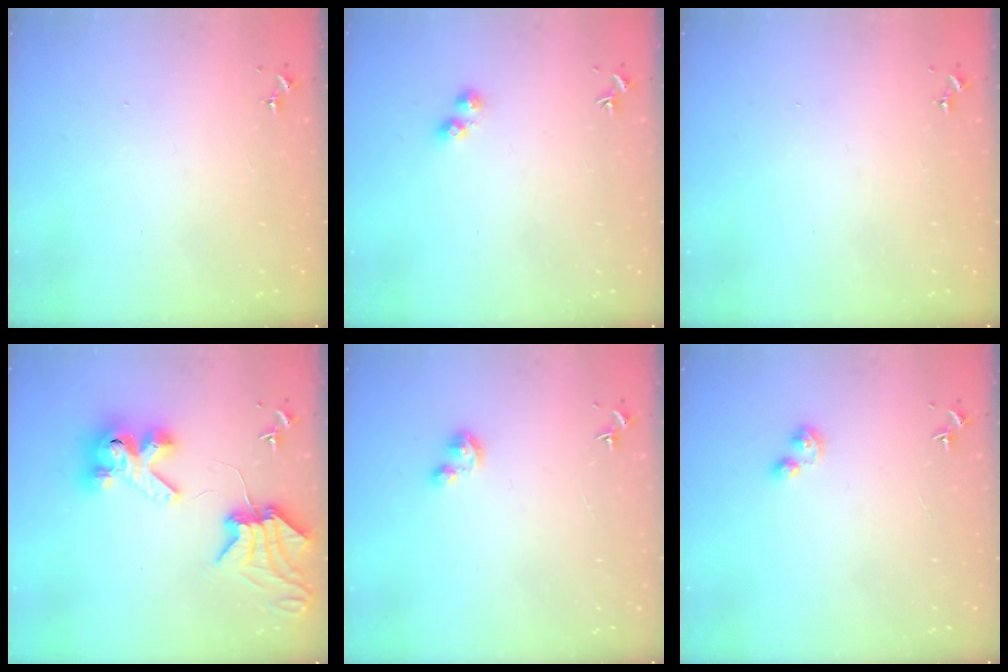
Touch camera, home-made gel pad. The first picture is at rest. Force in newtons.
{"total": 2.8, "press": 2.8, "slide": 0.5}
{"total": 0.0}
{"total": 11.1, "press": 11.0, "slide": 1.3}
{"total": 3.6, "press": 3.5, "slide": 0.4}
{"total": 4.1, "press": 4.1, "slide": 0.5}